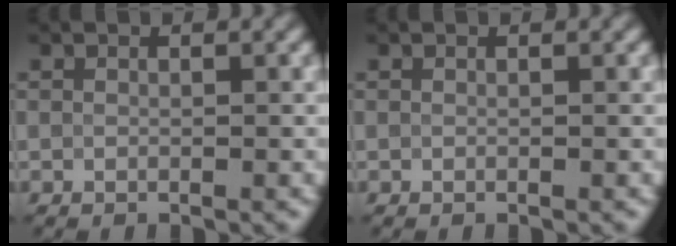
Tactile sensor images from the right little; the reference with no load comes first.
{"total": 0.0}